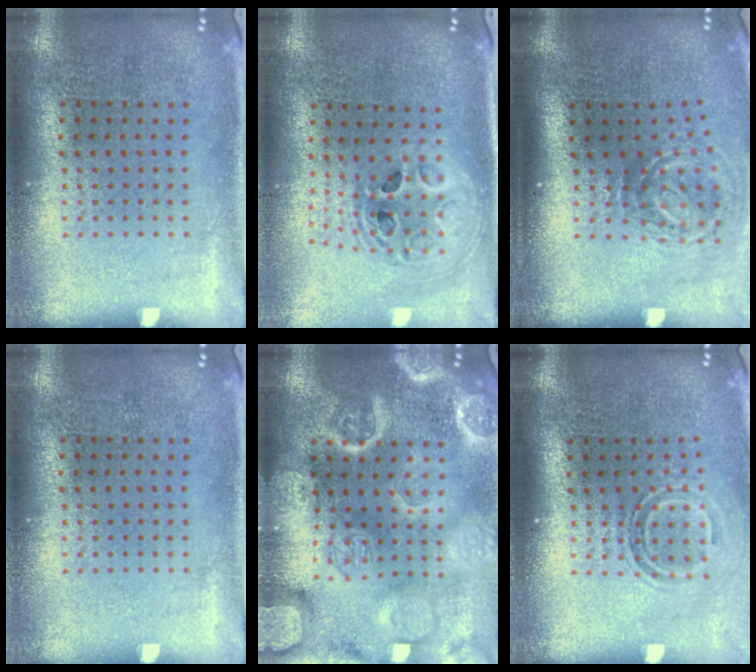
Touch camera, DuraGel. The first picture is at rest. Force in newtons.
{"total": 2.1, "press": 1.7, "slide": 1.2}
{"total": 2.0, "press": 1.3, "slide": 1.6}
{"total": 0.0}
{"total": 6.1, "press": 6.0, "slide": 0.7}
{"total": 1.6, "press": 1.0, "slide": 1.2}